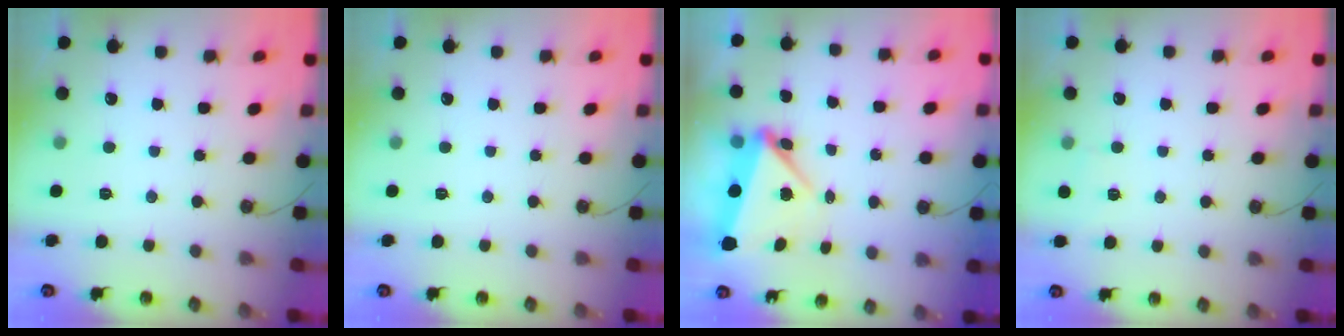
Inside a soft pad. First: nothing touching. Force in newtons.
{"total": 0.0}
{"total": 6.9, "press": 4.8, "slide": 4.9}
{"total": 2.2, "press": 2.1, "slide": 0.3}